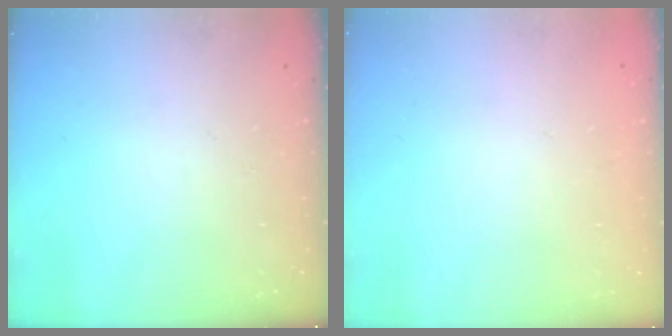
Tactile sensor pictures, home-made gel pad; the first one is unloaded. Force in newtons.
{"total": 2.1, "press": 2.1, "slide": 0.1}